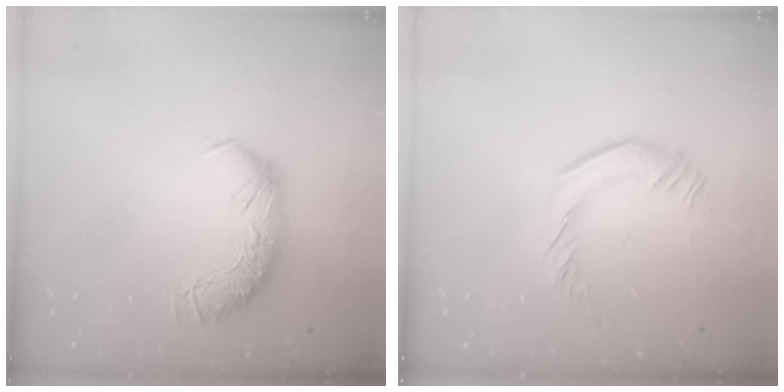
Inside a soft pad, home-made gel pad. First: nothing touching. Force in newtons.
{"total": 0.9, "press": 0.6, "slide": 0.7}